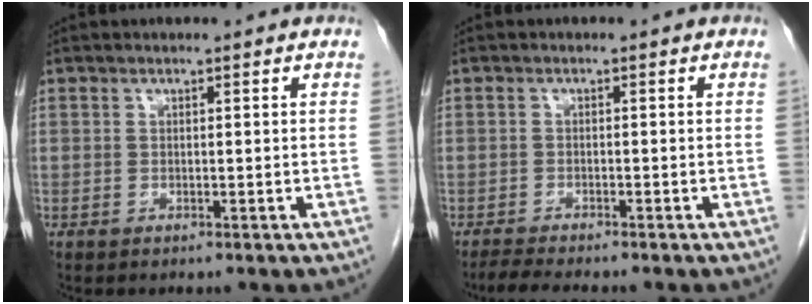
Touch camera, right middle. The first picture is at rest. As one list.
[{"total": 3.7, "force": [-3.3, -0.2, 1.7], "torque": [-0.031, -0.014, -0.055]}]